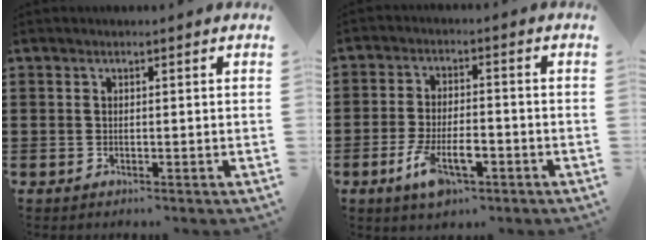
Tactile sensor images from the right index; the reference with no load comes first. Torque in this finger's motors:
{"motor_torque": [1.08, -1.06, 0.20, 0.11]}